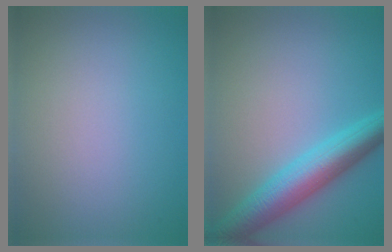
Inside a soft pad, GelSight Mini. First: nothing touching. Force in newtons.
{"total": 6.1, "press": 6.1, "slide": 0.1}